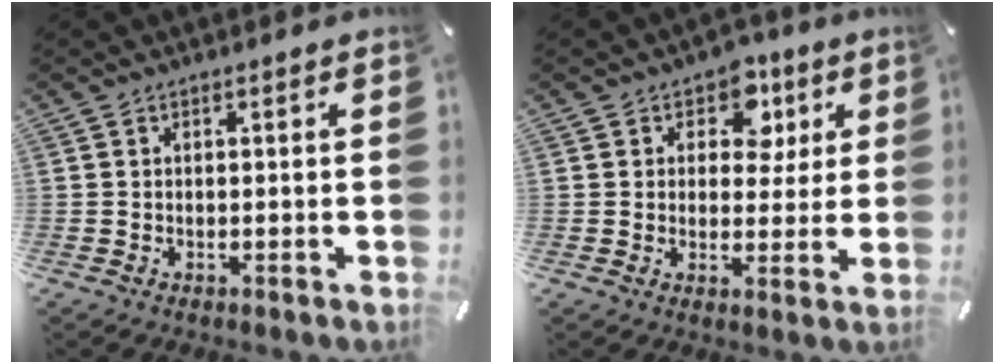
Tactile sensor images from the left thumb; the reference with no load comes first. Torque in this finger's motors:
{"motor_torque": [1.05, 1.11, 0.46, -0.53, 0.10]}